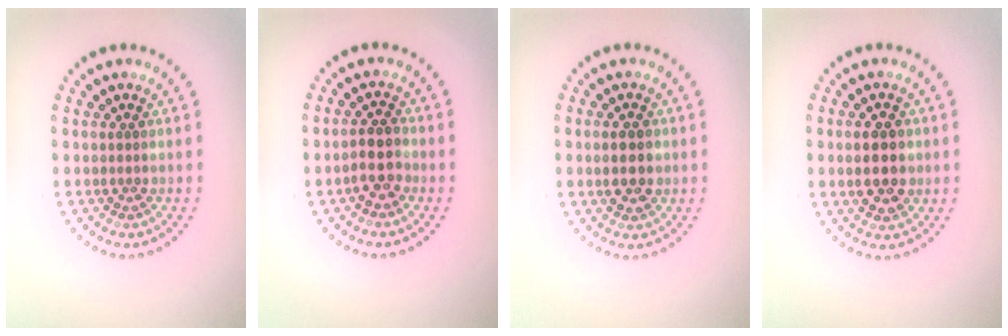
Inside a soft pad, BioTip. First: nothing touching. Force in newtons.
{"total": 2.5, "press": 2.2, "slide": 1.1}
{"total": 3.2, "press": 3.2, "slide": 0.3}
{"total": 4.3, "press": 4.3, "slide": 0.1}